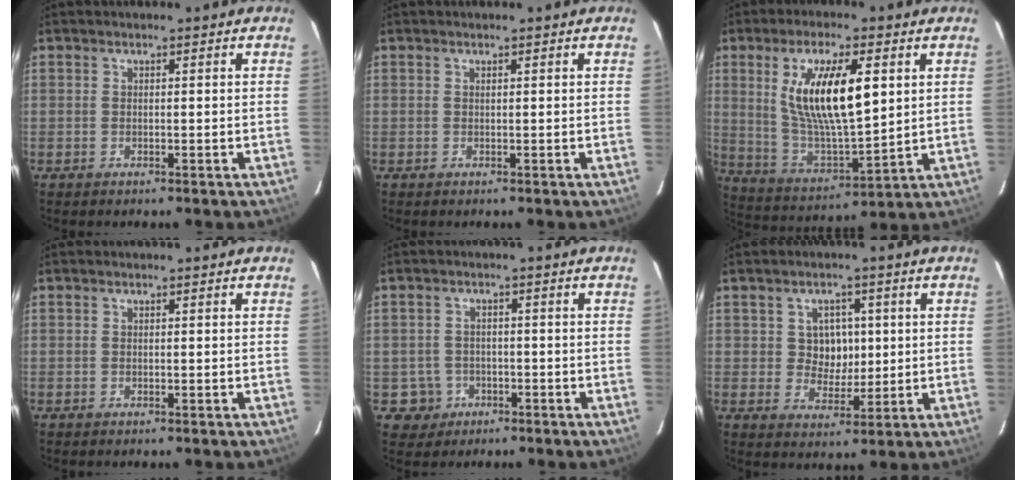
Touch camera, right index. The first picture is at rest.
{"total": 0.0}
{"total": 16.7, "force": [4.6, 5.5, 15.0], "torque": [-0.278, -0.004, 0.096]}
{"total": 0.0}
{"total": 4.8, "force": [-1.8, 4.5, 0.1], "torque": [-0.012, 0.020, -0.024]}
{"total": 5.6, "force": [0.9, 5.0, 2.4], "torque": [-0.039, 0.010, 0.021]}